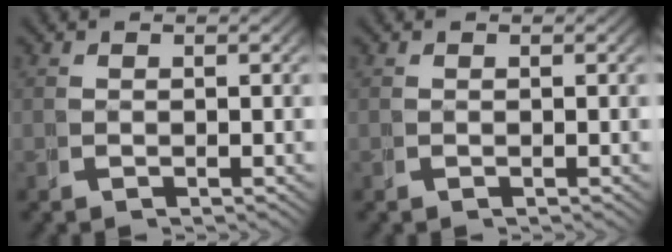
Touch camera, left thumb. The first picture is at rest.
{"total": 0.0}